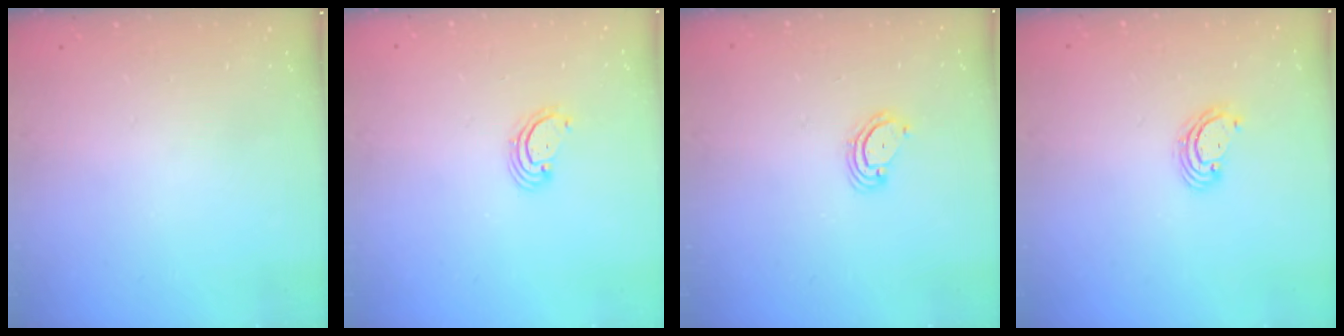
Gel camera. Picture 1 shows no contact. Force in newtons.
{"total": 2.7, "press": 2.7, "slide": 0.3}
{"total": 3.8, "press": 3.8, "slide": 0.3}
{"total": 3.5, "press": 3.5, "slide": 0.2}